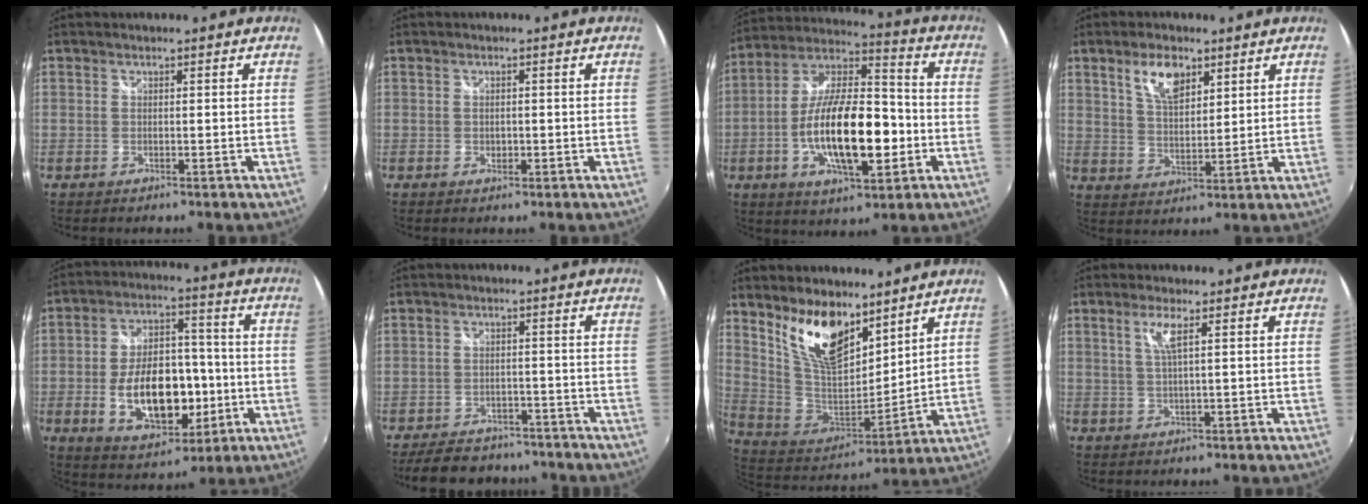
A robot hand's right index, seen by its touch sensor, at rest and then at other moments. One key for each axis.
{"total": 1.4, "fx": -0.3, "fy": 1.1, "fz": 0.7, "tx": -0.011, "ty": 0.000, "tz": -0.006}
{"total": 20.1, "fx": -4.5, "fy": 7.8, "fz": 18.0, "tx": -0.333, "ty": 0.006, "tz": -0.078}
{"total": 7.4, "fx": 4.2, "fy": 3.5, "fz": 5.0, "tx": -0.090, "ty": 0.009, "tz": 0.080}
{"total": 17.0, "fx": -3.8, "fy": 9.5, "fz": 13.6, "tx": -0.255, "ty": 0.013, "tz": -0.041}
{"total": 10.8, "fx": -8.8, "fy": 5.4, "fz": 3.4, "tx": -0.089, "ty": 0.015, "tz": -0.120}
{"total": 16.7, "fx": 10.3, "fy": 7.9, "fz": 10.5, "tx": -0.202, "ty": -0.001, "tz": 0.209}
{"total": 3.3, "fx": 1.4, "fy": -0.2, "fz": 3.0, "tx": -0.061, "ty": -0.003, "tz": 0.029}